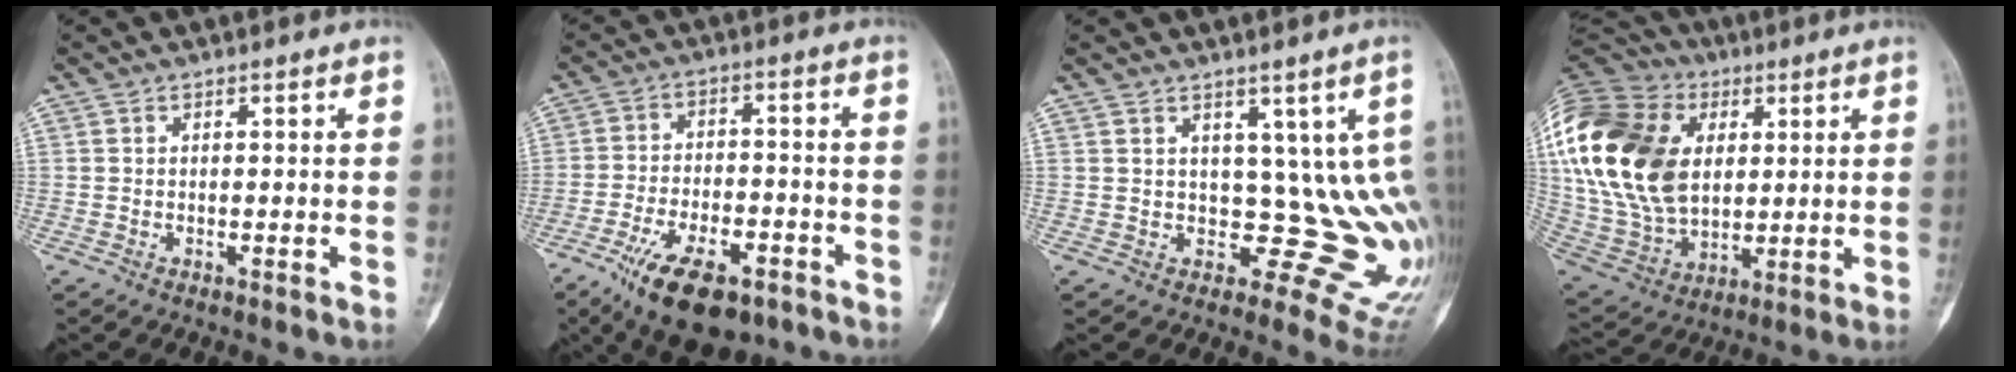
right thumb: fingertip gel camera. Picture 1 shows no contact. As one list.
[{"total": 14.9, "force": [-9.0, 6.7, 9.8], "torque": [-0.157, 0.036, -0.140]}, {"total": 8.7, "force": [2.9, 6.2, 5.4], "torque": [-0.009, -0.018, 0.052]}, {"total": 28.9, "force": [5.7, 19.8, 20.2], "torque": [-0.423, 0.007, 0.114]}]